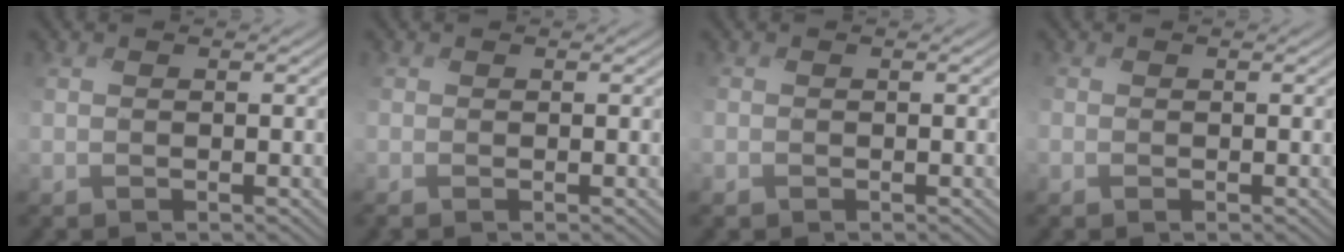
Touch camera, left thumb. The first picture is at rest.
{"total": 0.7, "force": [-0.5, 0.5, 0.3], "torque": [-0.010, -0.003, -0.011]}
{"total": 0.9, "force": [-0.5, 0.8, 0.0], "torque": [-0.004, -0.007, -0.015]}
{"total": 0.7, "force": [-0.3, 0.6, 0.2], "torque": [-0.006, -0.005, -0.007]}